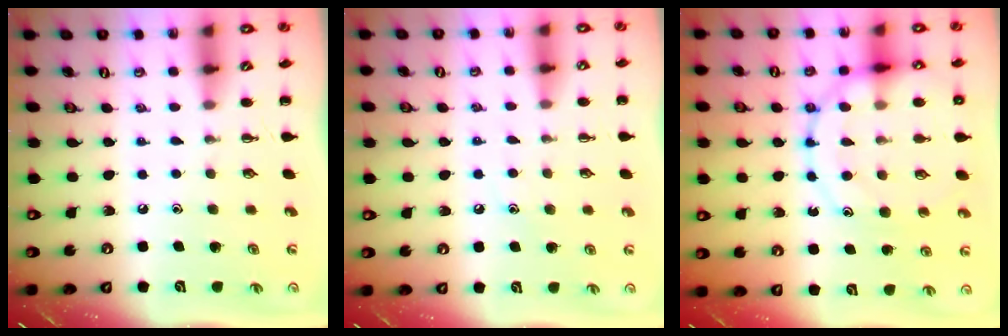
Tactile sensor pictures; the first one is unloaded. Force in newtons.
{"total": 7.1, "press": 6.9, "slide": 1.9}
{"total": 18.4, "press": 18.2, "slide": 2.3}